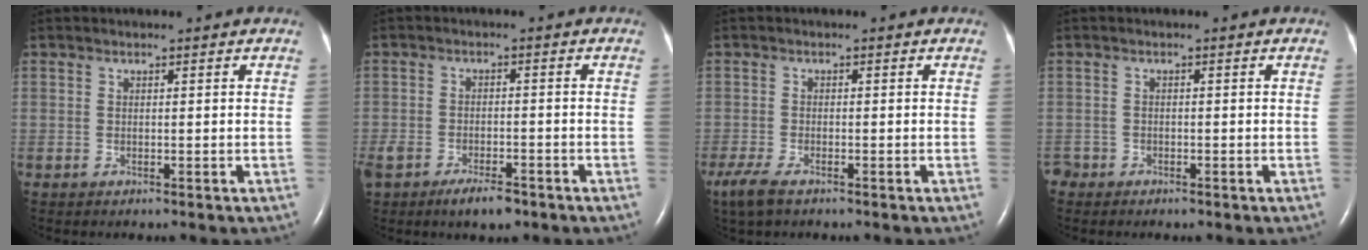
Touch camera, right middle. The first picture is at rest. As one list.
[{"total": 6.7, "force": [-4.8, 2.7, 3.8], "torque": [-0.072, -0.005, -0.080]}, {"total": 4.9, "force": [-3.4, 1.4, 3.2], "torque": [-0.072, -0.014, -0.060]}, {"total": 1.8, "force": [-1.4, 1.0, 0.0], "torque": [-0.004, 0.002, -0.027]}]